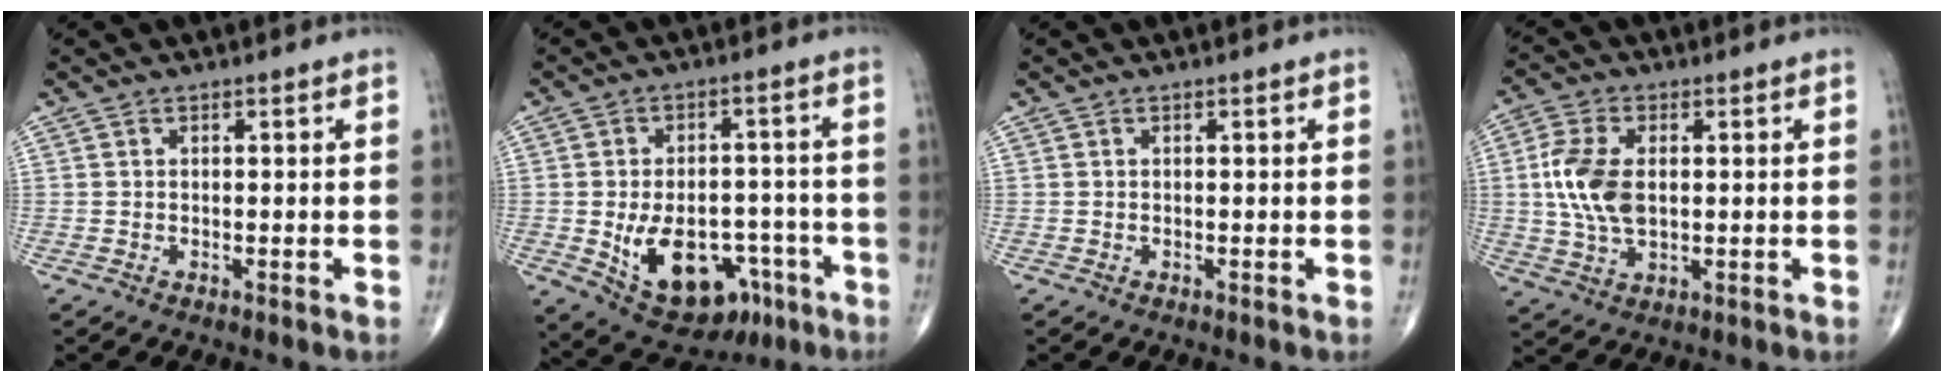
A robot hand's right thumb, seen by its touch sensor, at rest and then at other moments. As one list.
[{"total": 16.5, "force": [-6.2, 10.4, 11.3], "torque": [-0.150, 0.030, -0.073]}, {"total": 0.0}, {"total": 10.1, "force": [0.8, 5.8, 8.2], "torque": [-0.176, 0.001, 0.019]}]